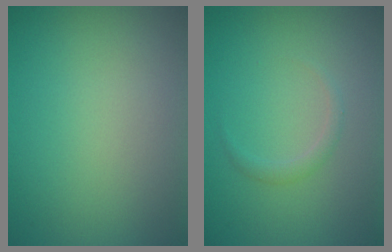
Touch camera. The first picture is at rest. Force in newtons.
{"total": 0.9, "press": 0.9, "slide": 0.1}